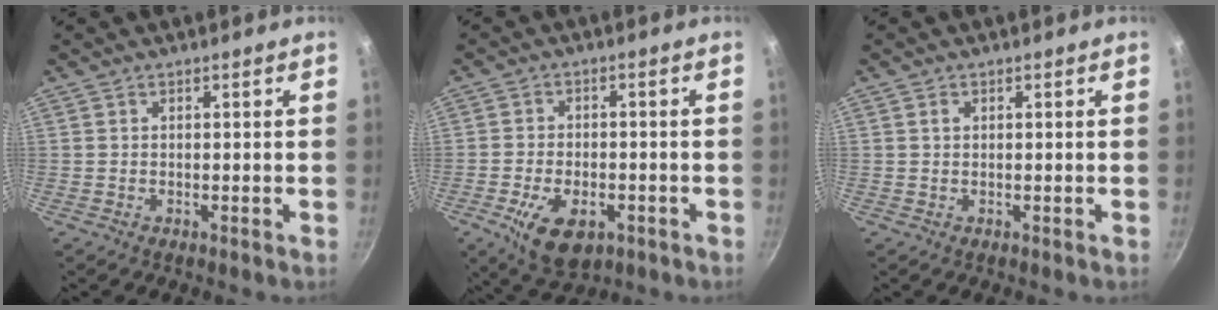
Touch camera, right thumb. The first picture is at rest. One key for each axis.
{"total": 10.5, "fx": -4.3, "fy": 6.0, "fz": 7.5, "tx": -0.118, "ty": 0.007, "tz": -0.063}
{"total": 0.9, "fx": 0.3, "fy": 0.6, "fz": 0.5, "tx": -0.009, "ty": 0.001, "tz": 0.005}